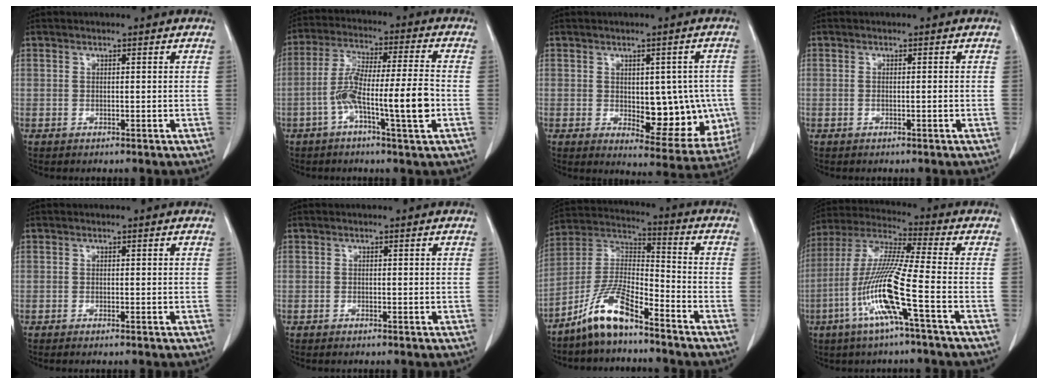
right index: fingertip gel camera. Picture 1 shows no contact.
{"total": 11.7, "force": [-3.4, 0.6, 11.2], "torque": [-0.212, 0.010, -0.063]}
{"total": 11.4, "force": [-0.9, 5.5, 9.9], "torque": [-0.111, 0.002, 0.008]}
{"total": 0.5, "force": [-0.1, 0.1, 0.5], "torque": [-0.011, -0.001, 0.001]}
{"total": 0.9, "force": [-0.5, -0.1, 0.6], "torque": [-0.010, -0.001, -0.009]}
{"total": 0.5, "force": [-0.4, 0.0, 0.3], "torque": [-0.009, -0.002, -0.008]}
{"total": 10.7, "force": [-8.0, 2.0, 6.9], "torque": [-0.151, 0.007, -0.158]}
{"total": 13.4, "force": [-4.8, -0.9, 12.5], "torque": [-0.263, -0.007, -0.102]}